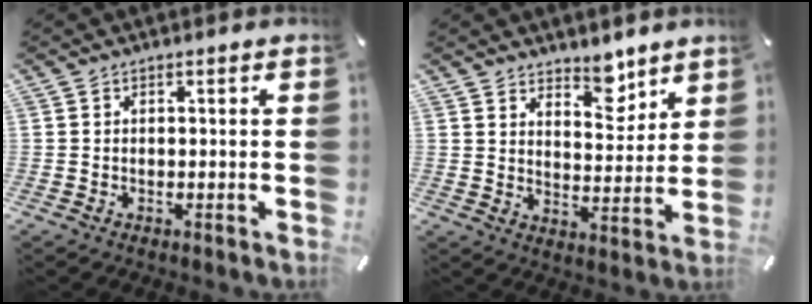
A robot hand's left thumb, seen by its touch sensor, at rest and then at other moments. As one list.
[{"total": 7.6, "force": [6.4, 3.7, 1.7], "torque": [-0.002, -0.054, 0.113]}]